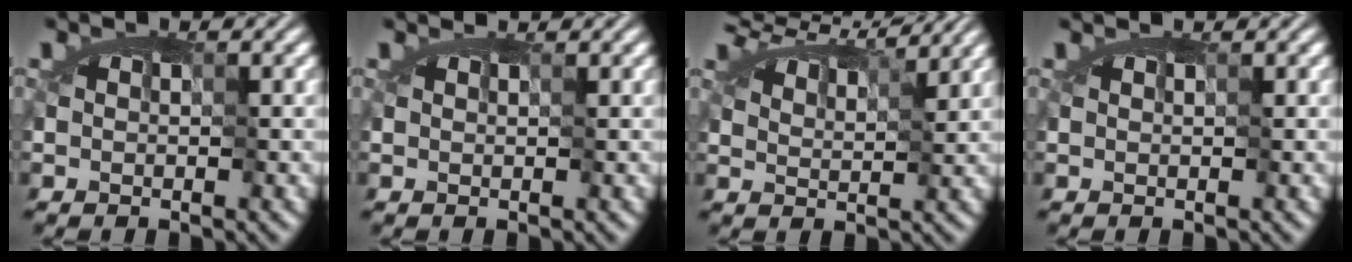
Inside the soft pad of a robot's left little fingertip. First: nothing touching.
{"total": 0.6, "force": [0.6, 0.1, -0.1], "torque": [-0.004, -0.003, 0.016]}
{"total": 6.2, "force": [5.4, 1.3, 2.7], "torque": [-0.073, 0.012, 0.068]}
{"total": 0.8, "force": [0.7, 0.3, 0.3], "torque": [-0.011, 0.001, 0.015]}